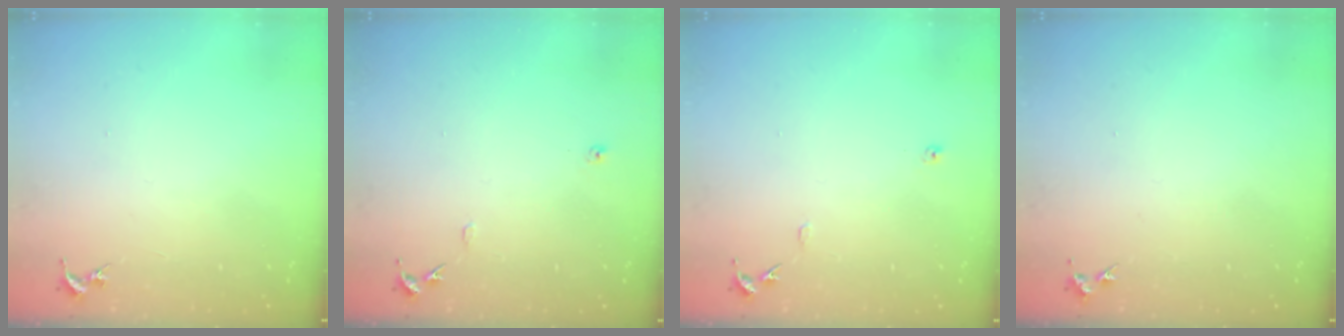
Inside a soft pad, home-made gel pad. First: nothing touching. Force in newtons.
{"total": 6.1, "press": 6.1, "slide": 0.7}
{"total": 6.1, "press": 6.1, "slide": 0.7}
{"total": 4.3, "press": 4.3, "slide": 0.6}